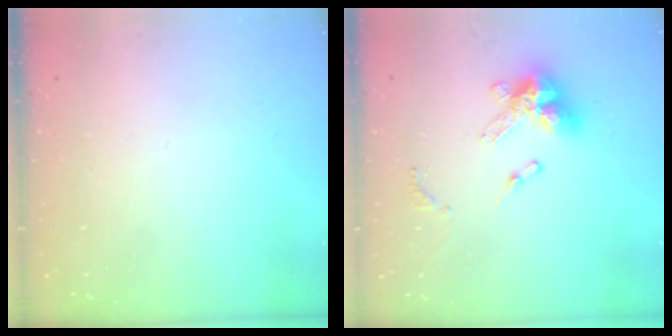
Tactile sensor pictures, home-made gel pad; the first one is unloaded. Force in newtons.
{"total": 12.1, "press": 12.0, "slide": 1.1}